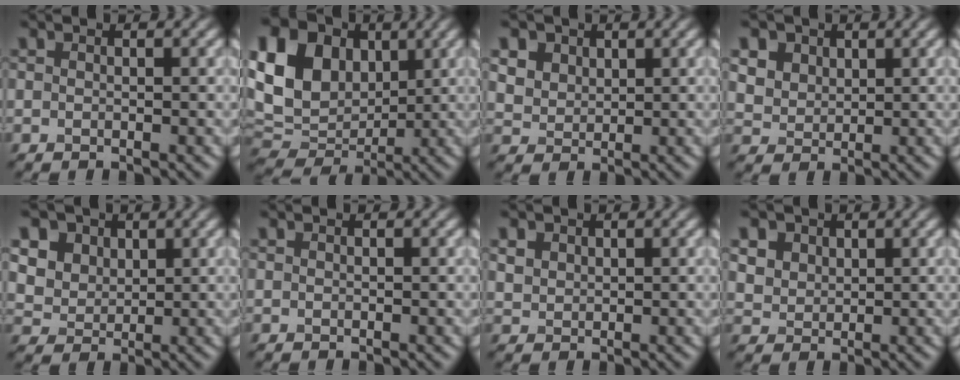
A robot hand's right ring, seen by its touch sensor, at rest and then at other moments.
{"total": 14.1, "force": [3.6, 10.8, 8.3], "torque": [-0.189, 0.039, 0.055]}
{"total": 5.8, "force": [3.3, 4.1, 2.5], "torque": [-0.079, 0.010, 0.061]}
{"total": 6.5, "force": [3.6, 4.7, 2.8], "torque": [-0.087, 0.012, 0.063]}
{"total": 10.0, "force": [5.0, 7.5, 4.3], "torque": [-0.112, 0.028, 0.079]}
{"total": 0.0}
{"total": 1.6, "force": [0.9, 1.2, 0.5], "torque": [-0.015, -0.003, 0.020]}
{"total": 5.1, "force": [2.8, 3.6, 2.2], "torque": [-0.073, 0.010, 0.053]}